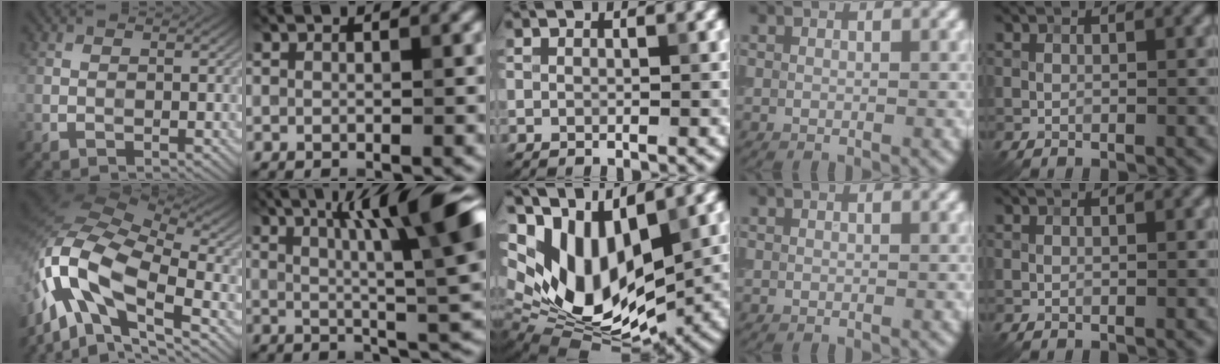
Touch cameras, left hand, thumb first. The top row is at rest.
{"thumb": {"total": 17.4, "force": [-5.7, 8.3, 14.2], "torque": [-0.323, -0.004, -0.116]}, "index": {"total": 11.8, "force": [3.9, 1.9, 10.9], "torque": [-0.150, 0.015, 0.065]}, "middle": {"total": 12.2, "force": [3.3, 6.9, 9.5], "torque": [-0.187, -0.008, 0.058]}}